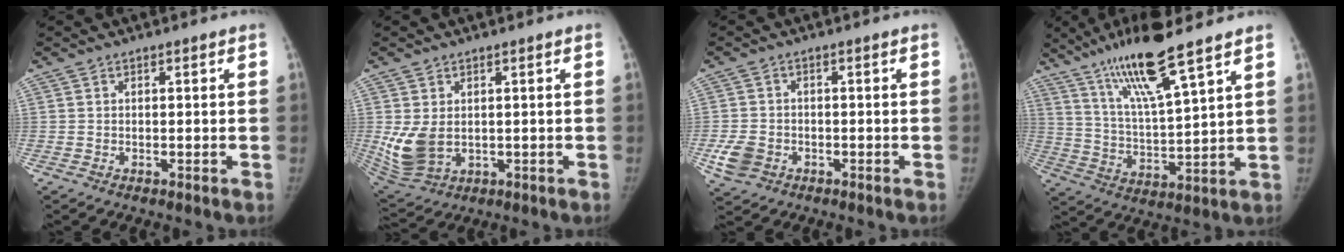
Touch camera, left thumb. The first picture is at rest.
{"total": 7.9, "force": [0.6, 5.5, 5.7], "torque": [-0.116, -0.016, 0.029]}
{"total": 4.8, "force": [-1.7, 3.8, 2.4], "torque": [-0.050, 0.005, -0.027]}
{"total": 15.1, "force": [10.4, 1.4, 10.8], "torque": [-0.194, -0.051, 0.199]}